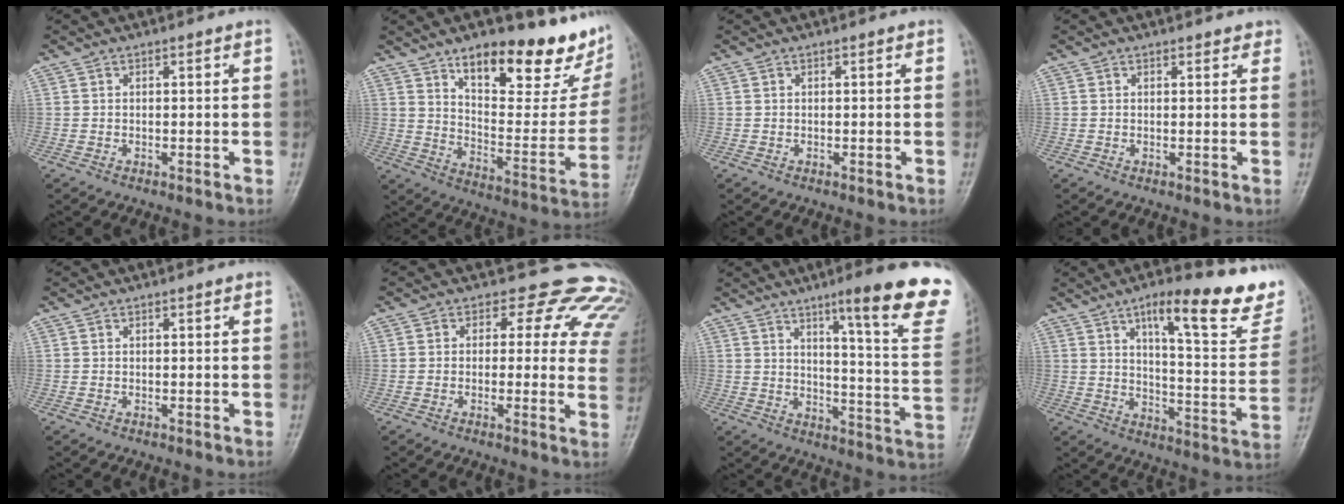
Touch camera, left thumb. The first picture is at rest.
{"total": 25.1, "force": [16.1, 9.7, 16.7], "torque": [-0.178, -0.078, 0.242]}
{"total": 0.0}
{"total": 1.3, "force": [1.1, 0.7, 0.4], "torque": [0.007, -0.004, 0.008]}
{"total": 0.0}
{"total": 14.9, "force": [10.3, 8.7, 6.5], "torque": [-0.013, -0.030, 0.081]}
{"total": 20.9, "force": [12.4, 2.7, 16.5], "torque": [-0.192, -0.065, 0.166]}
{"total": 22.1, "force": [14.5, 5.8, 15.6], "torque": [-0.170, -0.066, 0.200]}